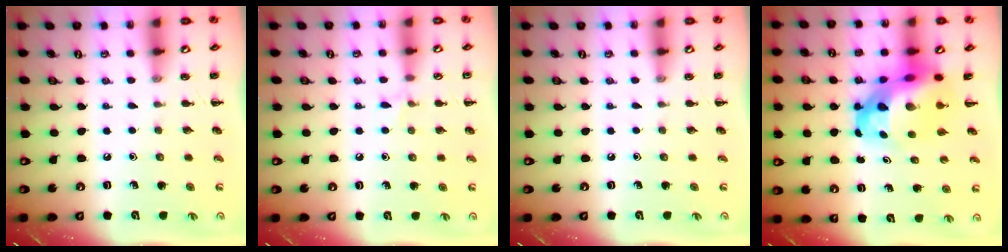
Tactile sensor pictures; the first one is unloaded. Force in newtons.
{"total": 4.6, "press": 4.3, "slide": 1.7}
{"total": 0.0}
{"total": 10.8, "press": 10.4, "slide": 2.9}